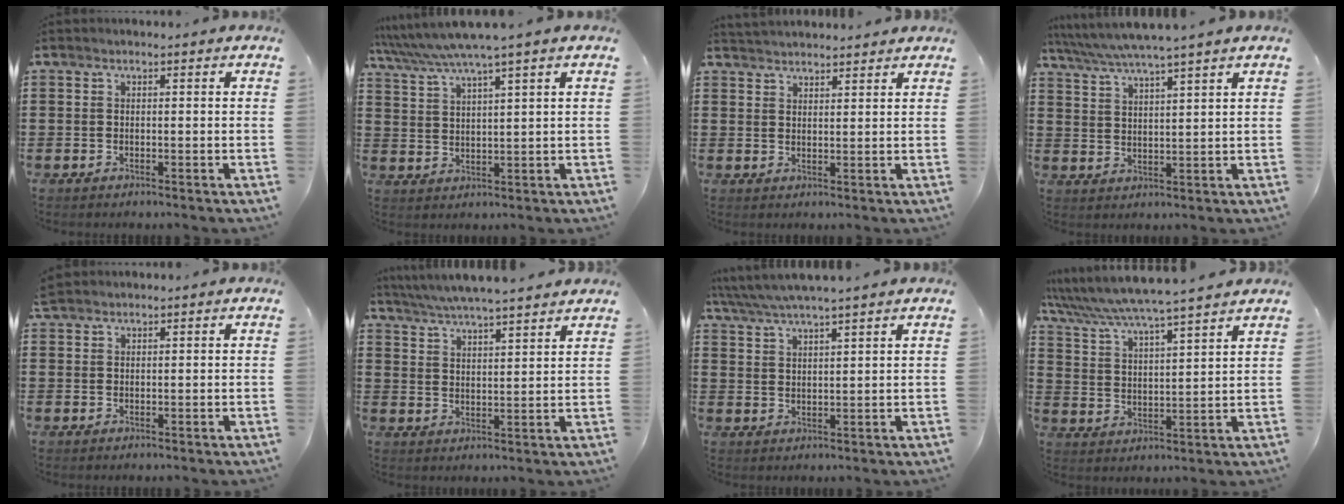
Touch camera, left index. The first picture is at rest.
{"total": 4.8, "force": [3.9, -0.5, 2.6], "torque": [-0.064, -0.017, 0.065]}
{"total": 2.3, "force": [2.3, 0.0, -0.4], "torque": [0.000, -0.003, 0.045]}
{"total": 4.6, "force": [4.1, -0.7, 1.9], "torque": [-0.050, -0.022, 0.070]}
{"total": 1.3, "force": [1.2, 0.3, 0.2], "torque": [-0.006, 0.002, 0.024]}
{"total": 4.6, "force": [4.5, -0.4, 1.0], "torque": [-0.040, -0.025, 0.078]}
{"total": 4.3, "force": [3.8, -0.2, 2.0], "torque": [-0.049, -0.013, 0.068]}
{"total": 5.2, "force": [4.8, -0.7, 1.8], "torque": [-0.059, -0.038, 0.075]}